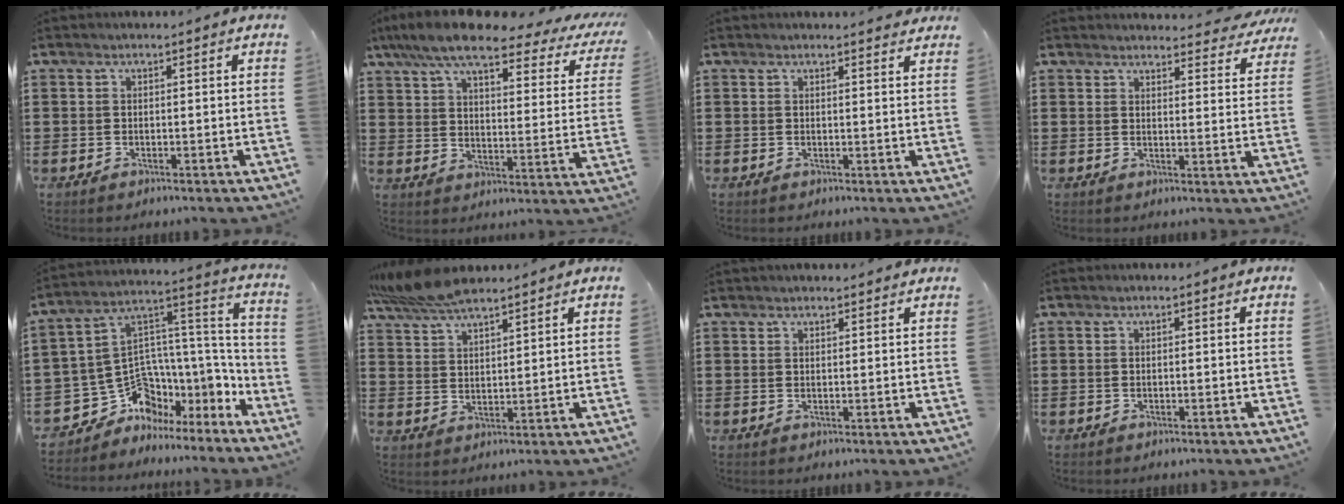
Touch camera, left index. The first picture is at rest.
{"total": 9.2, "force": [7.1, 1.7, 5.6], "torque": [-0.128, -0.032, 0.120]}
{"total": 1.2, "force": [1.1, 0.2, 0.2], "torque": [-0.006, 0.002, 0.022]}
{"total": 3.5, "force": [3.4, 0.5, 0.6], "torque": [-0.017, -0.016, 0.061]}
{"total": 7.1, "force": [-3.8, 5.5, 2.5], "torque": [-0.077, -0.027, -0.070]}
{"total": 6.5, "force": [5.8, 1.2, 2.7], "torque": [-0.071, -0.008, 0.110]}
{"total": 1.3, "force": [1.3, 0.2, 0.1], "torque": [-0.005, 0.001, 0.025]}
{"total": 0.0}